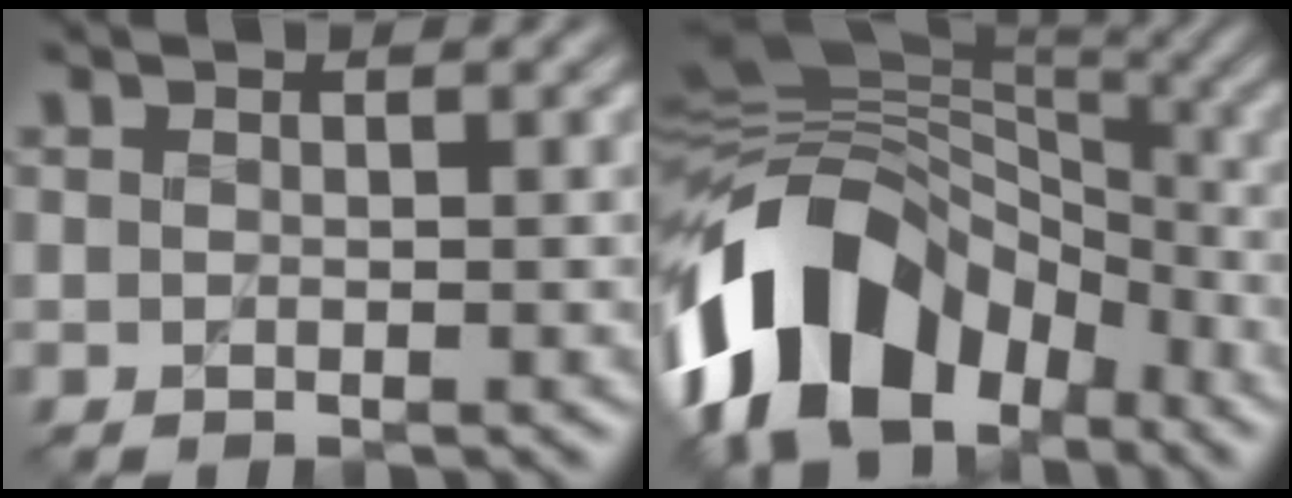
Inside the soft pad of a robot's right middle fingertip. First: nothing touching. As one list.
[{"total": 13.4, "force": [-6.6, 9.2, 7.1], "torque": [-0.139, 0.023, -0.136]}]